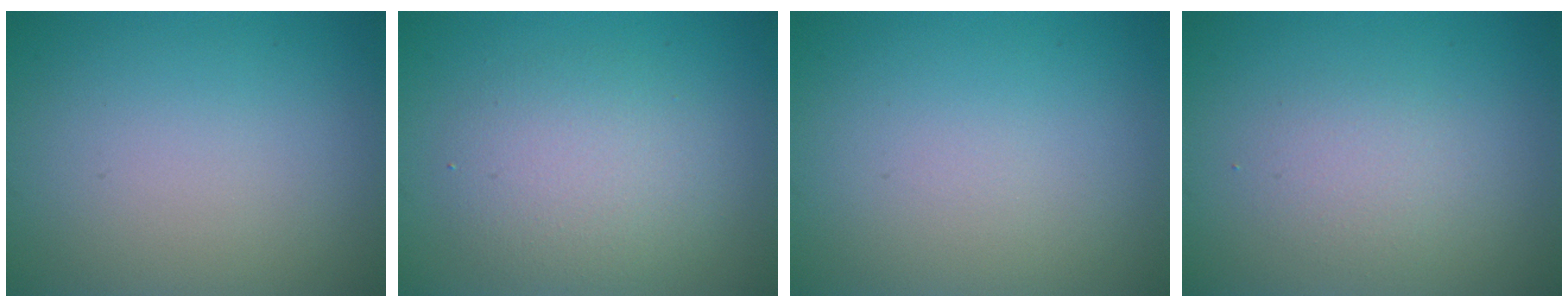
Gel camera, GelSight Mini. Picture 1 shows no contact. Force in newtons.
{"total": 4.1, "press": 4.1, "slide": 0.1}
{"total": 0.0}
{"total": 1.8, "press": 1.8, "slide": 0.1}